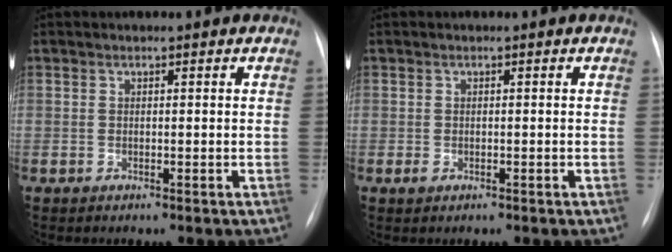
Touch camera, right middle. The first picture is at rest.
{"total": 0.9, "force": [-0.3, 0.6, 0.6], "torque": [-0.012, 0.000, -0.003]}